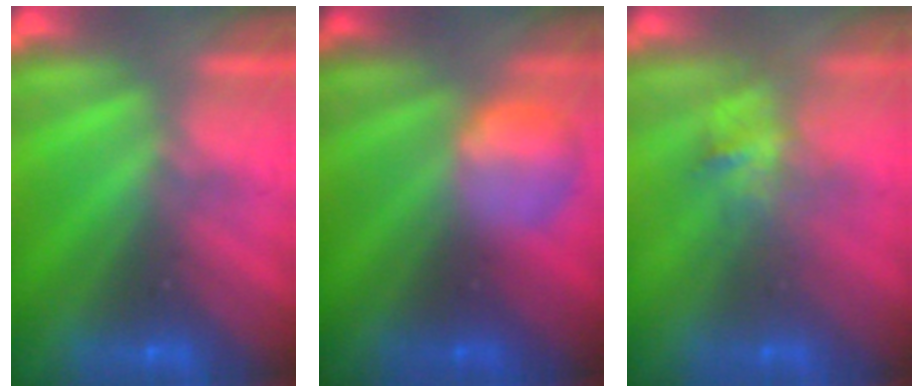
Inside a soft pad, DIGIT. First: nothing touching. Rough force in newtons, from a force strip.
{"total": 2.4}
{"total": 2.8}